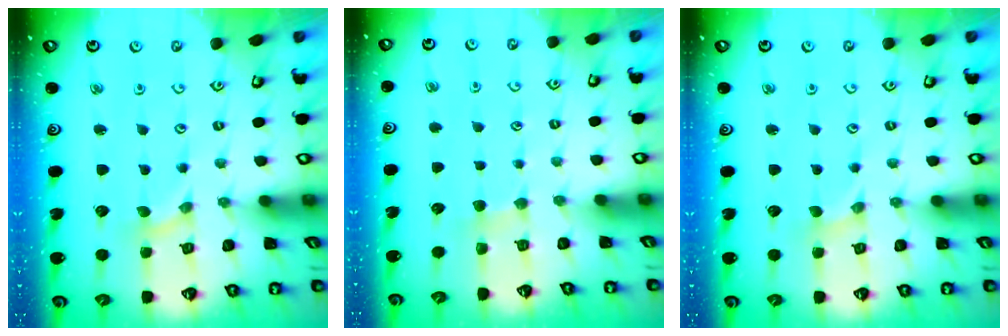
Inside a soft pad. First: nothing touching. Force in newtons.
{"total": 3.3, "press": 3.2, "slide": 0.5}
{"total": 0.0}